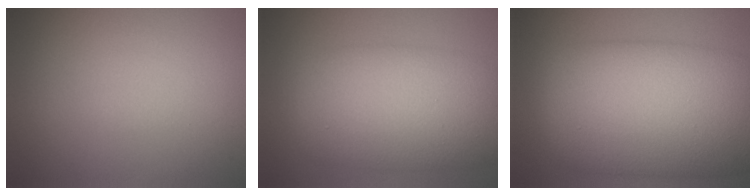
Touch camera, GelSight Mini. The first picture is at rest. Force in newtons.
{"total": 10.1, "press": 10.1, "slide": 0.1}
{"total": 14.6, "press": 14.6, "slide": 0.1}